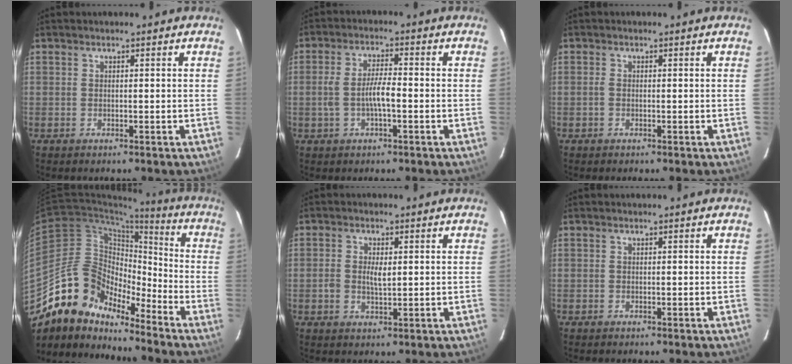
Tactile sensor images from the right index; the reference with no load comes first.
{"total": 5.5, "force": [-1.4, 1.3, 5.2], "torque": [-0.103, 0.005, -0.023]}
{"total": 0.8, "force": [-0.2, 0.5, 0.6], "torque": [-0.013, 0.001, -0.006]}
{"total": 13.6, "force": [-11.9, 5.9, 3.1], "torque": [-0.055, 0.035, -0.230]}
{"total": 3.3, "force": [0.1, 1.6, 2.8], "torque": [-0.055, 0.000, 0.001]}
{"total": 0.0}